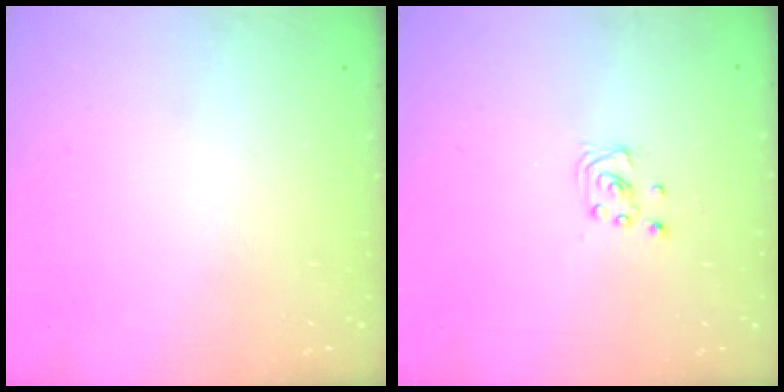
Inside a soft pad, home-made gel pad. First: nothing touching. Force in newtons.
{"total": 2.1, "press": 2.1, "slide": 0.2}